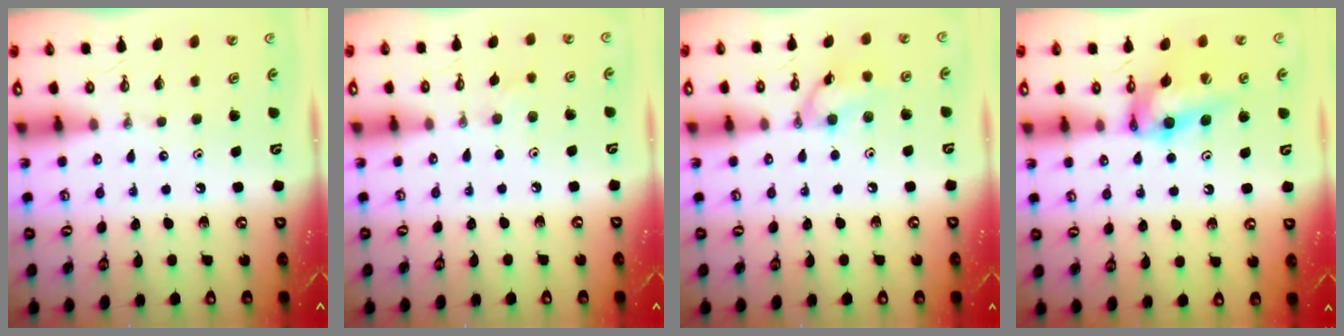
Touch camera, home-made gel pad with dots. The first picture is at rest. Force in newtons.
{"total": 4.8, "press": 4.8, "slide": 0.8}
{"total": 9.5, "press": 9.5, "slide": 0.5}
{"total": 12.3, "press": 11.7, "slide": 3.7}